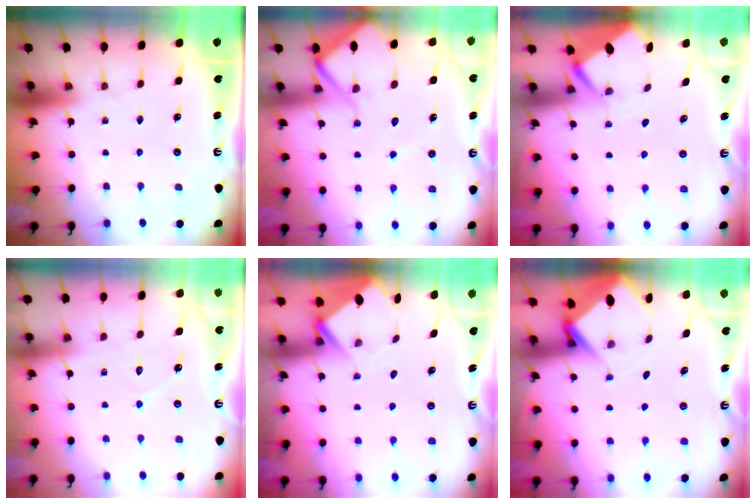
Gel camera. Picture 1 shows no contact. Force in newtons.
{"total": 9.3, "press": 9.2, "slide": 1.0}
{"total": 2.9, "press": 2.8, "slide": 0.3}
{"total": 5.8, "press": 5.8, "slide": 0.5}
{"total": 4.5, "press": 4.4, "slide": 0.4}
{"total": 4.4, "press": 4.4, "slide": 0.4}